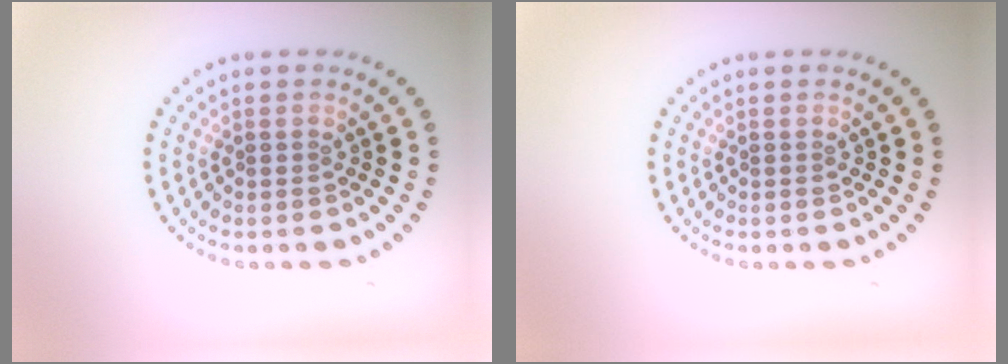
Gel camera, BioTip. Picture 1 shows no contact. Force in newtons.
{"total": 0.0}